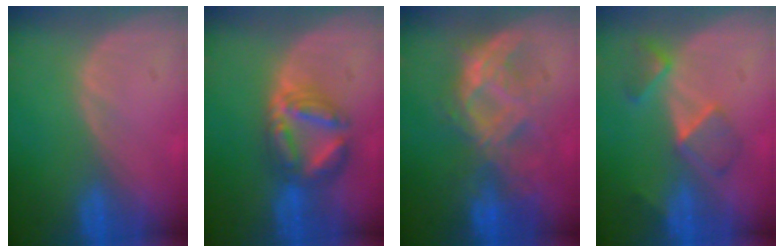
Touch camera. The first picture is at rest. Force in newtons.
{"total": 6.9, "press": 6.8, "slide": 0.4}
{"total": 8.2, "press": 8.1, "slide": 1.3}
{"total": 5.6, "press": 5.1, "slide": 2.2}